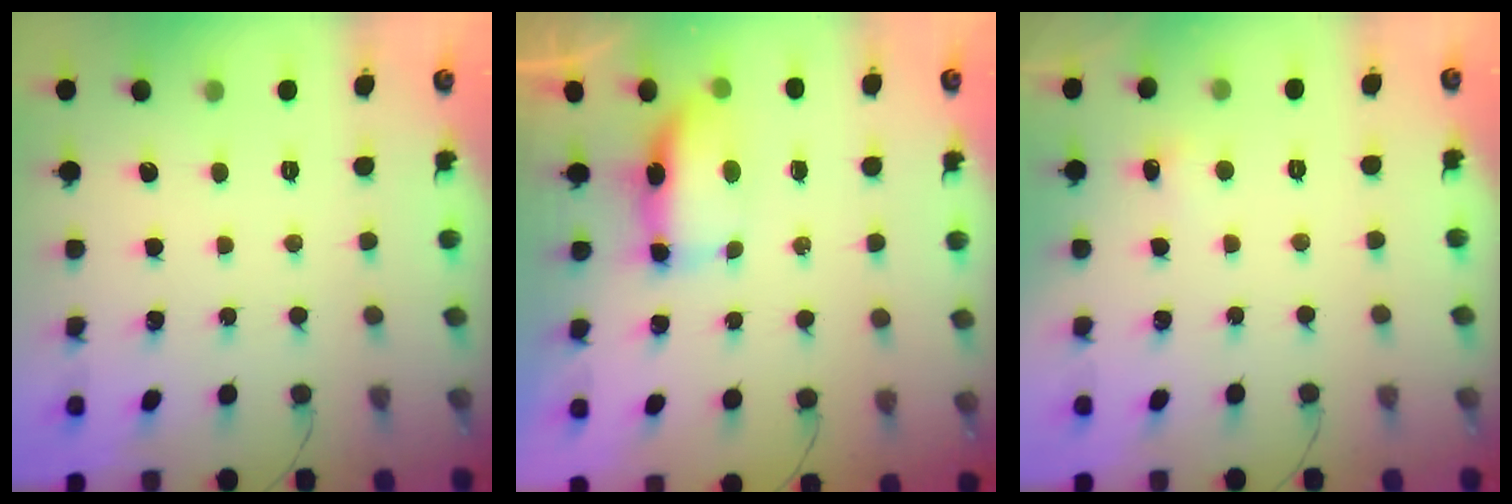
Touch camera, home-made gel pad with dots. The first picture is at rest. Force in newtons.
{"total": 13.8, "press": 8.9, "slide": 10.6}
{"total": 3.9, "press": 3.7, "slide": 1.3}